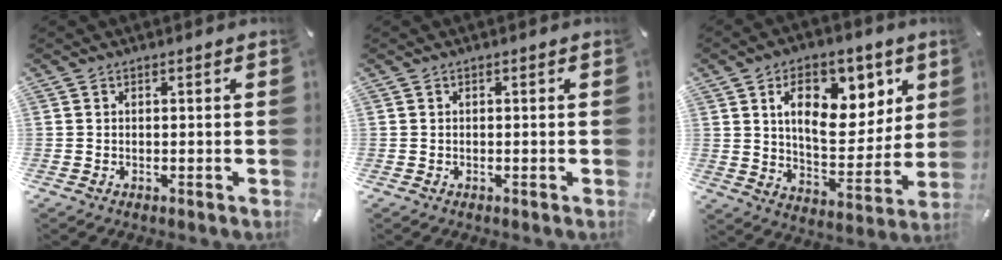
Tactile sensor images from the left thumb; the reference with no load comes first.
{"total": 0.0}
{"total": 15.8, "force": [7.4, 9.5, 10.1], "torque": [-0.148, -0.030, 0.127]}